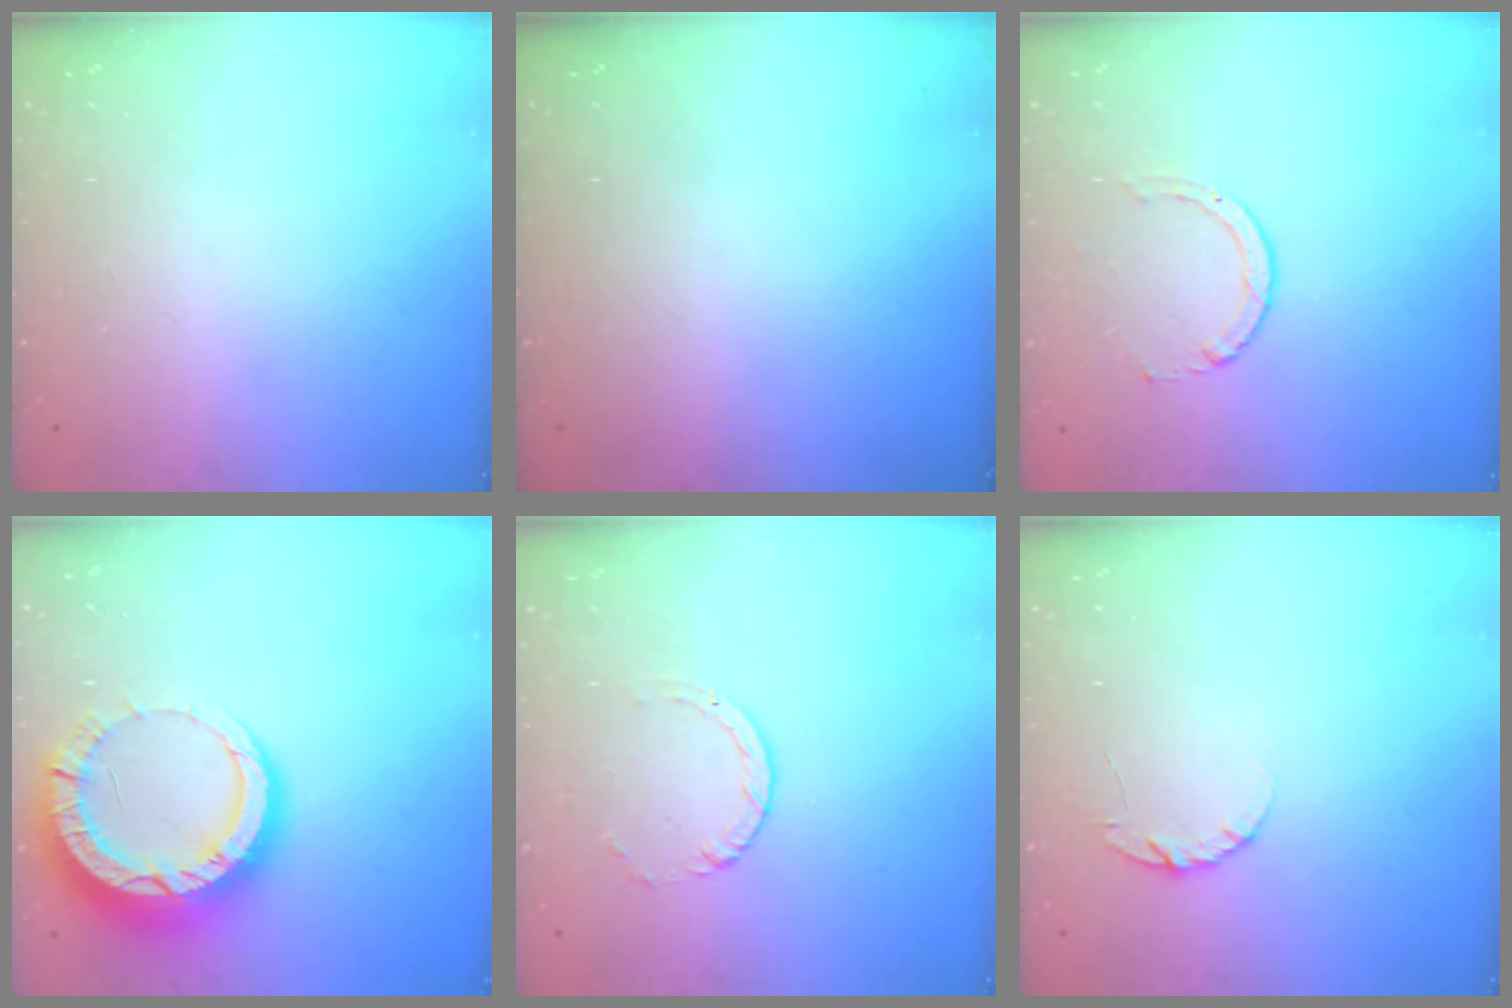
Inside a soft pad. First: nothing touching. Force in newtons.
{"total": 0.0}
{"total": 3.2, "press": 3.2, "slide": 0.4}
{"total": 13.4, "press": 13.3, "slide": 1.4}
{"total": 1.0, "press": 1.0, "slide": 0.1}
{"total": 4.8, "press": 4.7, "slide": 0.6}